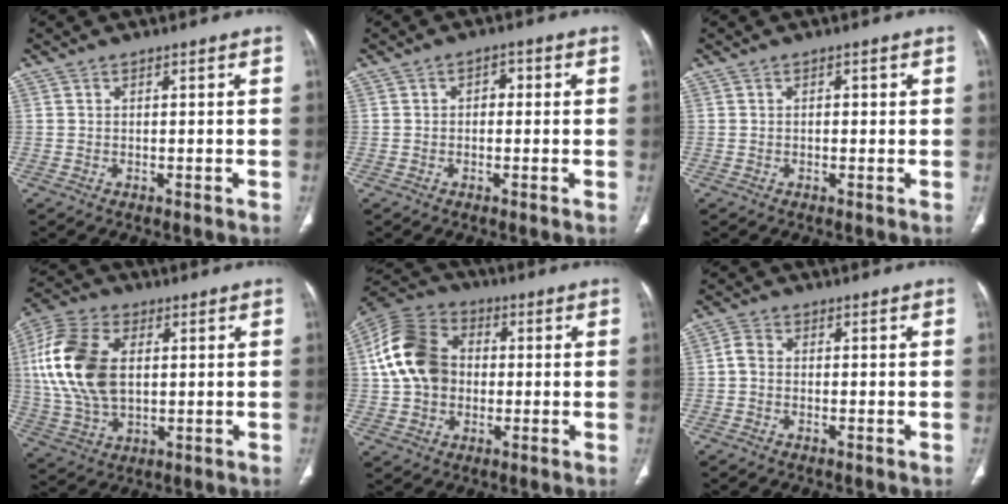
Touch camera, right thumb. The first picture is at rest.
{"total": 2.3, "force": [0.1, 1.7, 1.5], "torque": [-0.006, 0.008, -0.008]}
{"total": 1.0, "force": [0.1, 0.7, 0.8], "torque": [-0.005, 0.001, -0.002]}
{"total": 17.3, "force": [2.7, 10.7, 13.4], "torque": [-0.277, 0.002, 0.050]}
{"total": 14.4, "force": [0.6, 11.2, 9.0], "torque": [-0.151, 0.025, 0.001]}
{"total": 2.4, "force": [-0.4, 1.7, 1.6], "torque": [-0.030, 0.007, -0.016]}